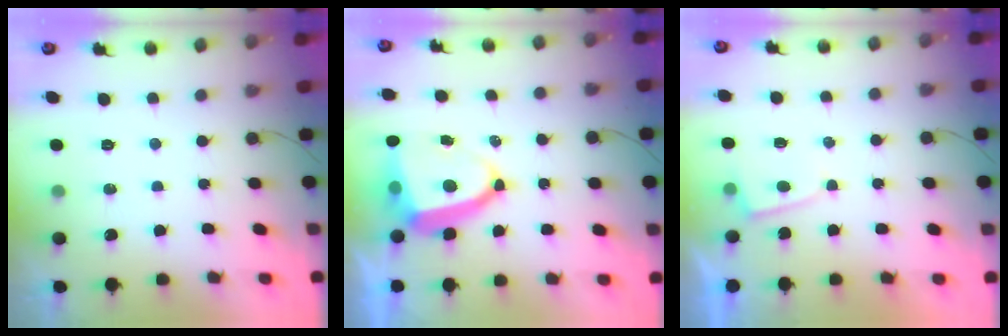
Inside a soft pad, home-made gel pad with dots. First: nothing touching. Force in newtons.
{"total": 9.3, "press": 9.2, "slide": 0.9}
{"total": 2.3, "press": 2.3, "slide": 0.3}